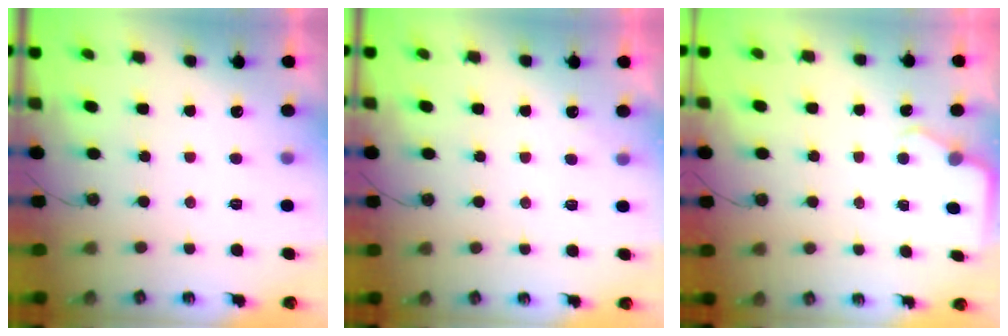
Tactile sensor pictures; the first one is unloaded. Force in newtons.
{"total": 2.8, "press": 2.8, "slide": 0.3}
{"total": 2.8, "press": 2.8, "slide": 0.5}